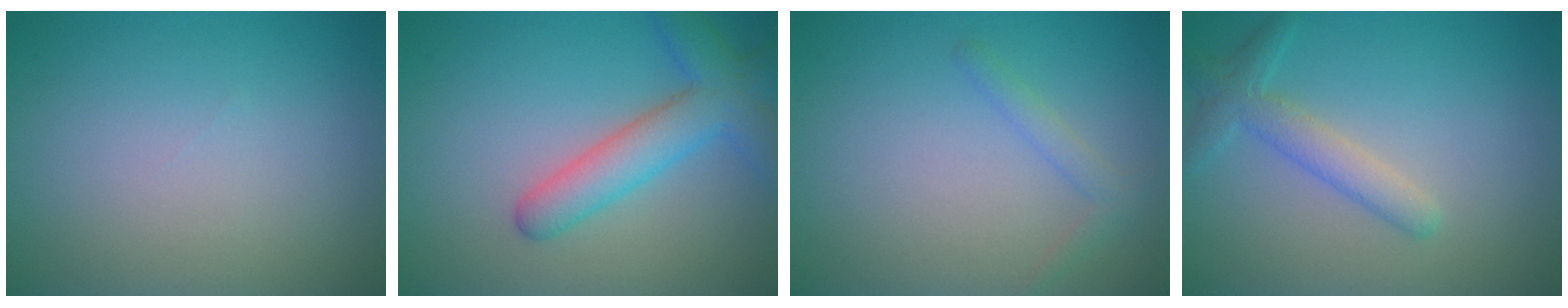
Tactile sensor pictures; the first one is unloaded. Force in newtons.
{"total": 4.9, "press": 4.9, "slide": 0.3}
{"total": 1.4, "press": 1.4, "slide": 0.1}
{"total": 2.8, "press": 2.8, "slide": 0.1}